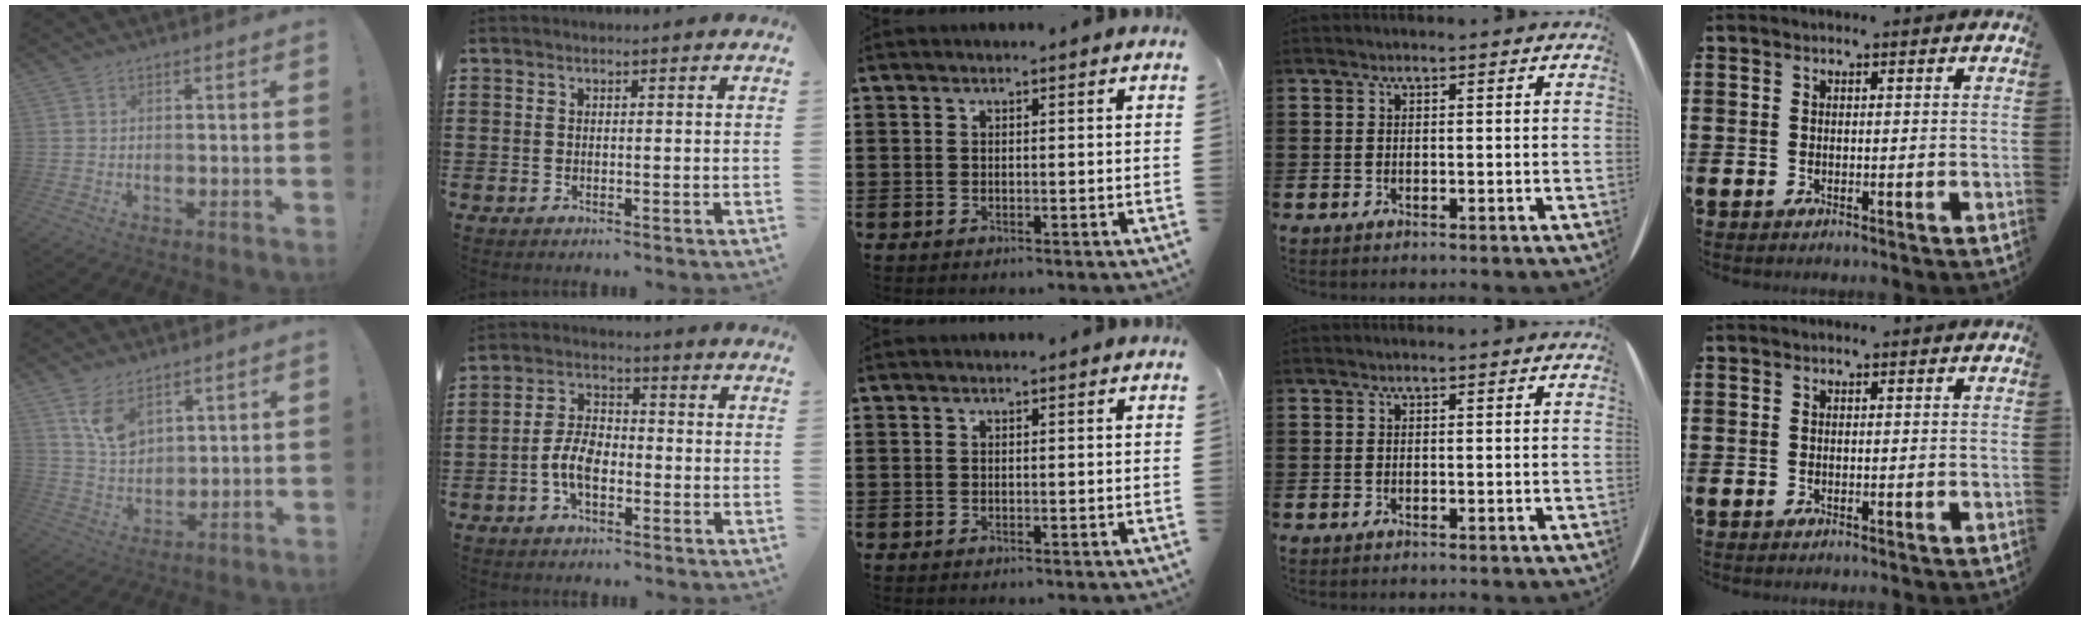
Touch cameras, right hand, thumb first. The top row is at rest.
{"thumb": {"total": 8.9, "force": [5.3, 5.4, 4.6], "torque": [-0.075, -0.026, 0.103]}, "index": {"total": 5.9, "force": [-2.0, 3.1, 4.6], "torque": [-0.114, -0.002, -0.046]}}